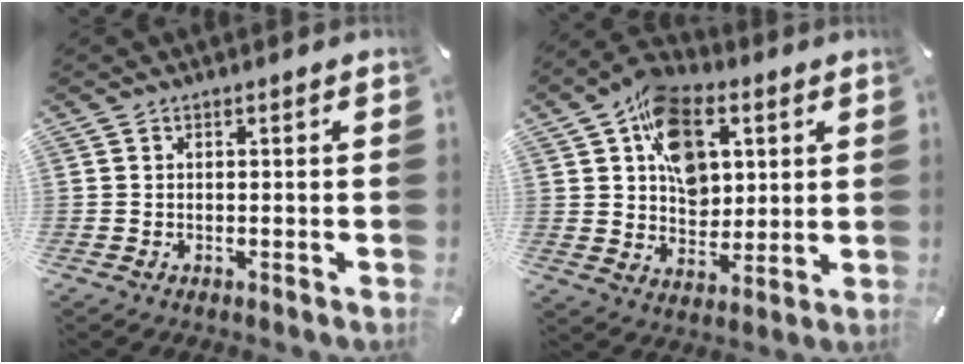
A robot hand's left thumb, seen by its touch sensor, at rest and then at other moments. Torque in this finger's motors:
{"motor_torque": [2.03, 2.98, 1.86, -0.90, 0.50]}